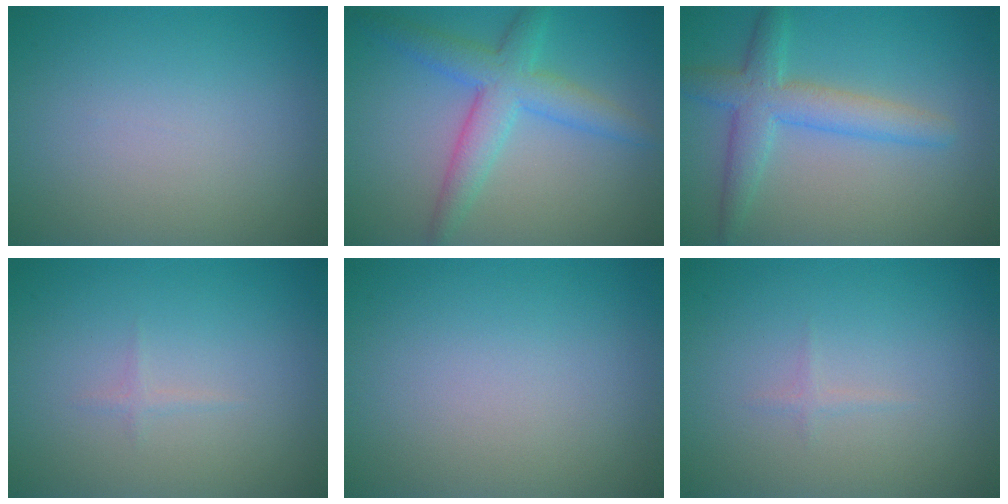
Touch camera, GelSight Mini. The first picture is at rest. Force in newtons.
{"total": 3.5, "press": 3.5, "slide": 0.3}
{"total": 4.3, "press": 4.3, "slide": 0.1}
{"total": 0.5, "press": 0.5, "slide": 0.0}
{"total": 0.0}
{"total": 0.5, "press": 0.5, "slide": 0.0}